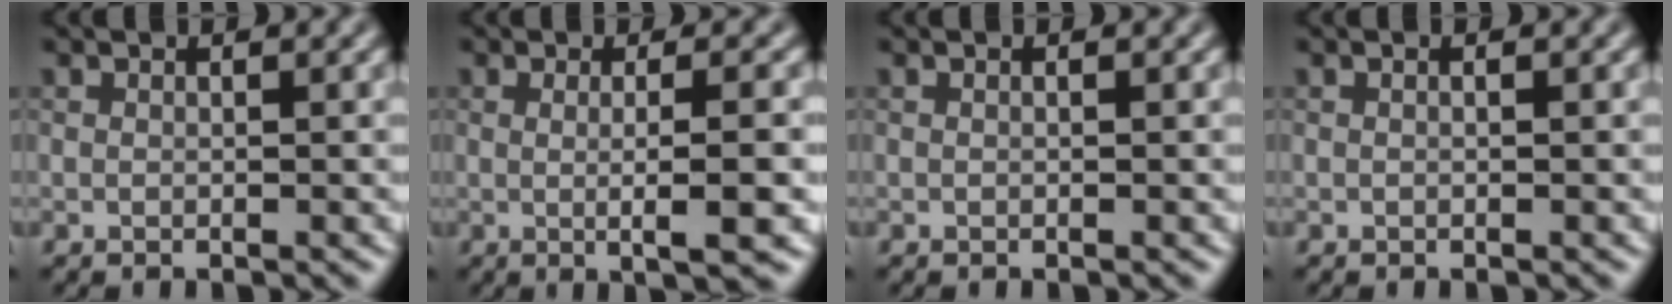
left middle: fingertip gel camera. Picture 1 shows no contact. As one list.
[{"total": 4.5, "force": [-0.9, 0.7, 4.3], "torque": [-0.065, 0.004, -0.005]}, {"total": 0.0}, {"total": 0.0}]